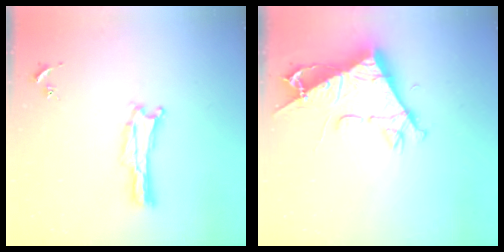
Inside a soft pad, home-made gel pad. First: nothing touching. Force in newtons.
{"total": 10.1, "press": 10.0, "slide": 1.3}